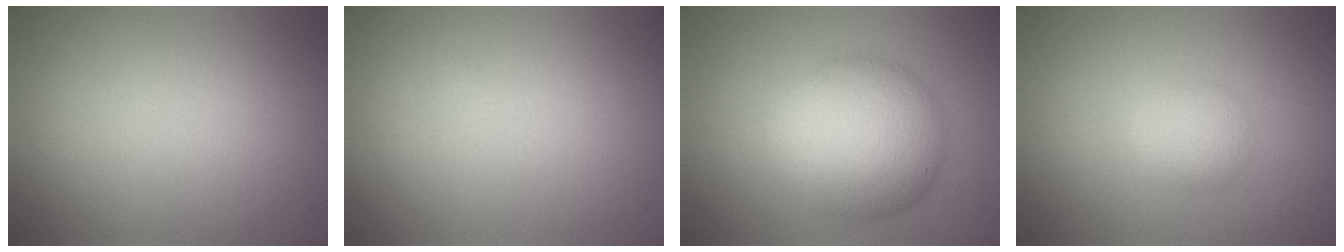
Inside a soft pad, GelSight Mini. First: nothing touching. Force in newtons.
{"total": 0.0}
{"total": 8.9, "press": 8.9, "slide": 0.3}
{"total": 2.1, "press": 2.1, "slide": 0.1}